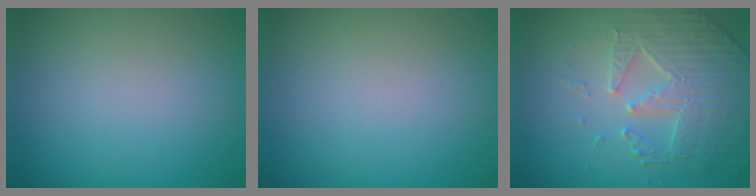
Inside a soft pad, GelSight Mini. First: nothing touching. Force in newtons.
{"total": 0.0}
{"total": 4.9, "press": 4.7, "slide": 1.5}